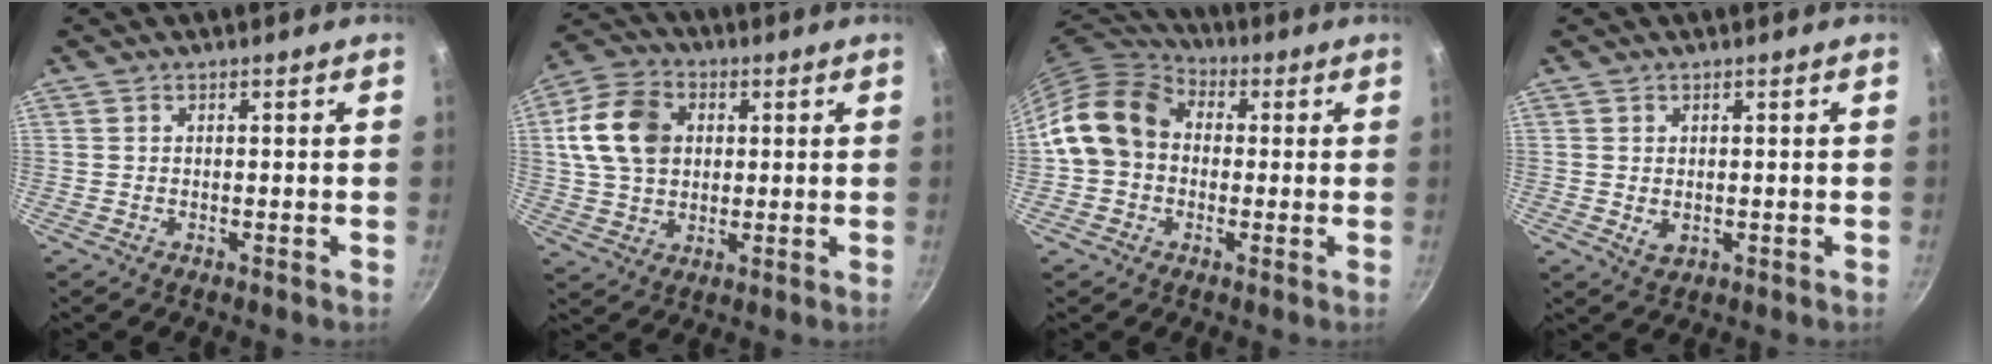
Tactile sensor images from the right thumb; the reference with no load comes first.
{"total": 13.7, "force": [2.8, 10.2, 8.8], "torque": [-0.145, 0.010, 0.042]}
{"total": 13.5, "force": [0.4, 10.9, 7.9], "torque": [-0.117, 0.033, -0.010]}
{"total": 2.4, "force": [0.1, 1.8, 1.6], "torque": [-0.026, -0.006, 0.005]}